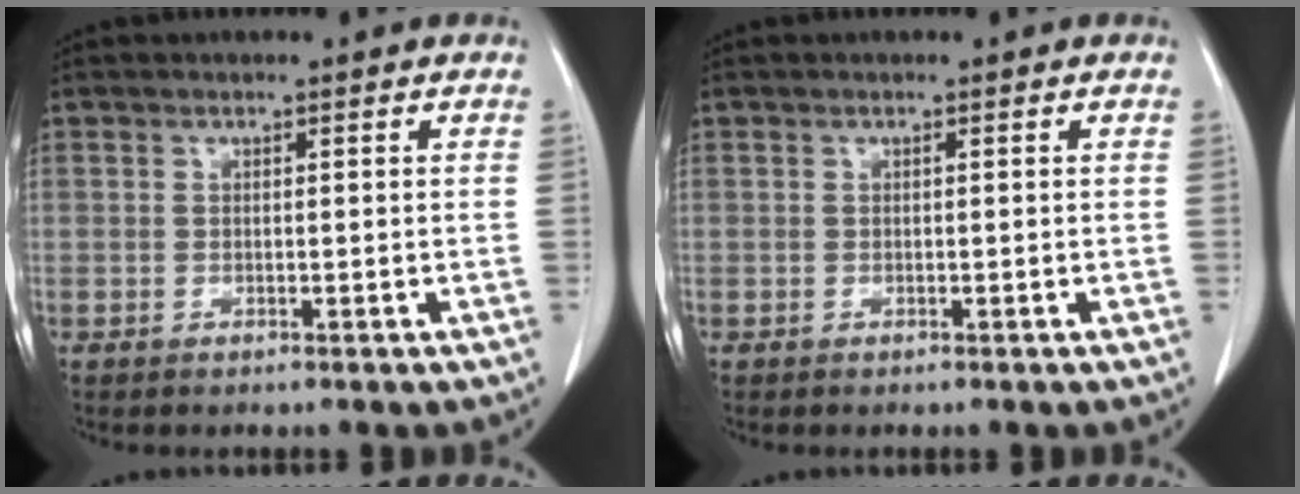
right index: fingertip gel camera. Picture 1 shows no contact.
{"total": 0.0}